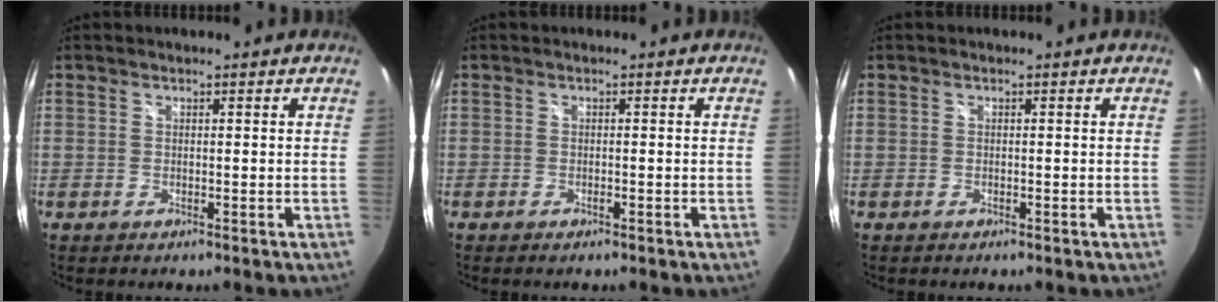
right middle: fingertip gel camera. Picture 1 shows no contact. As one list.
[{"total": 0.7, "force": [-0.6, 0.2, 0.4], "torque": [-0.008, -0.001, -0.011]}, {"total": 0.0}]